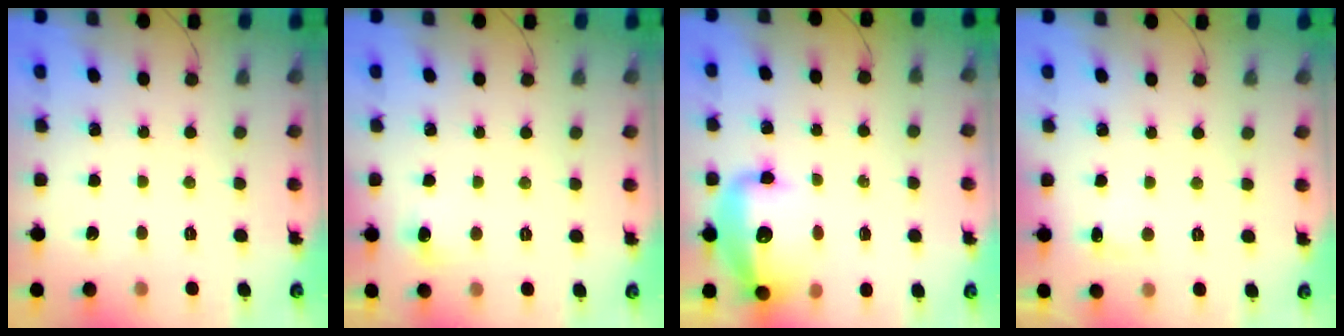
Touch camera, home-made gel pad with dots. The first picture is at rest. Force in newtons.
{"total": 6.0, "press": 4.2, "slide": 4.2}
{"total": 14.9, "press": 14.4, "slide": 4.1}
{"total": 3.5, "press": 3.3, "slide": 1.2}